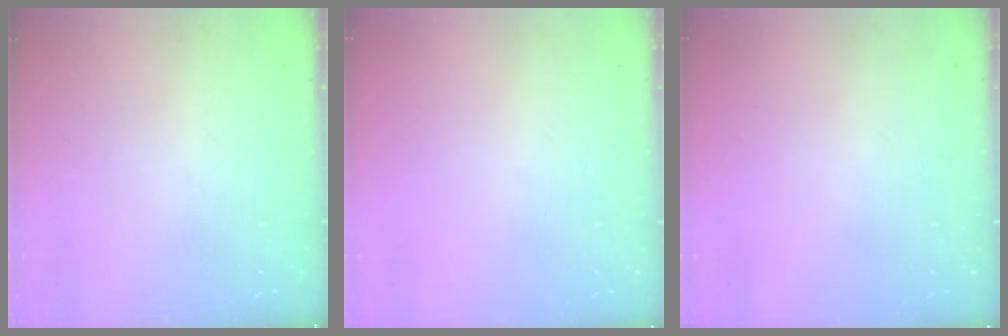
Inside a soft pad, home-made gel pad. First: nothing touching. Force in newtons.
{"total": 0.0}
{"total": 0.0}